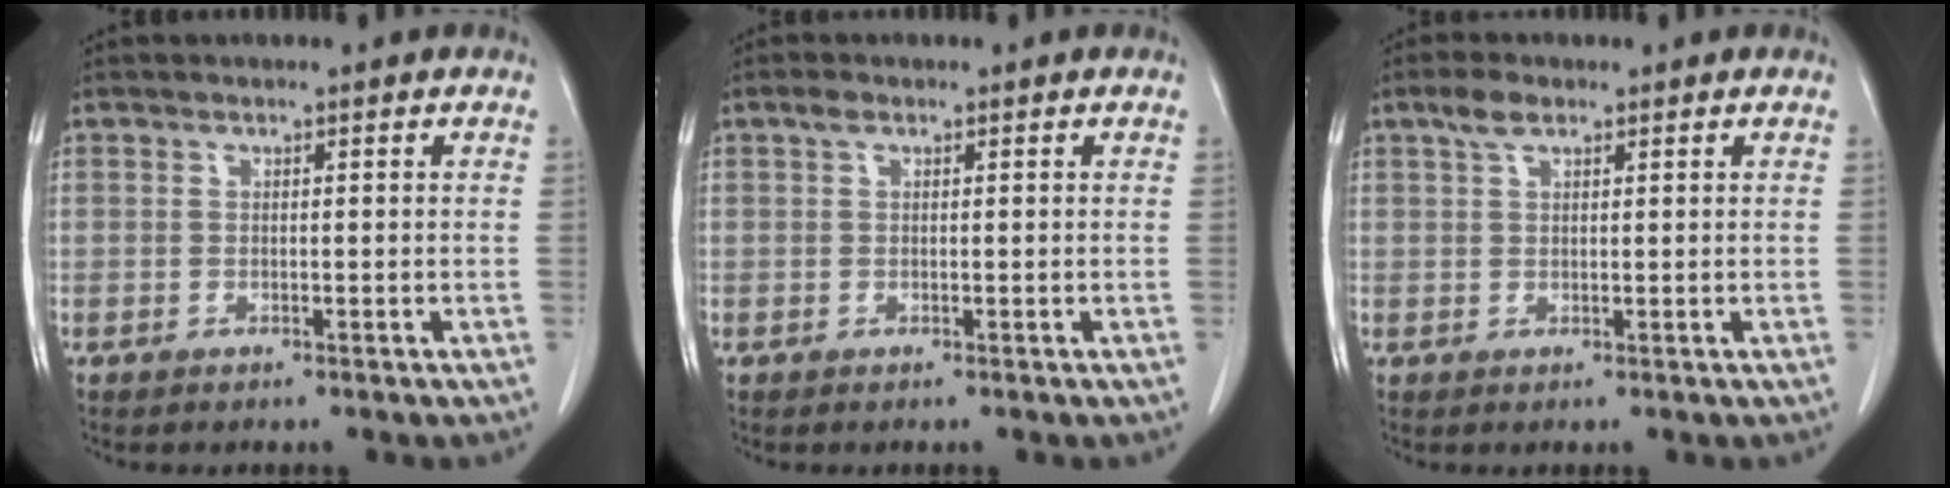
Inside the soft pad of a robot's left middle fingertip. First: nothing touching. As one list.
[{"total": 0.9, "force": [0.5, 0.5, 0.6], "torque": [-0.015, 0.011, 0.009]}, {"total": 2.5, "force": [1.6, 1.0, 1.6], "torque": [-0.039, 0.009, 0.034]}]